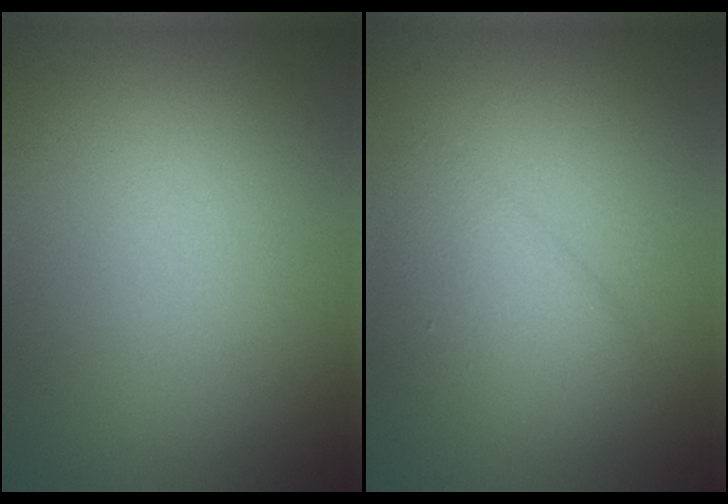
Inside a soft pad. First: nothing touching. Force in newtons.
{"total": 2.5, "press": 2.5, "slide": 0.3}